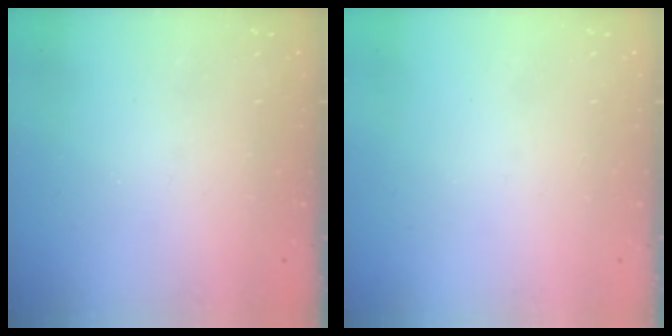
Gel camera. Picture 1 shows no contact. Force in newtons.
{"total": 0.0}